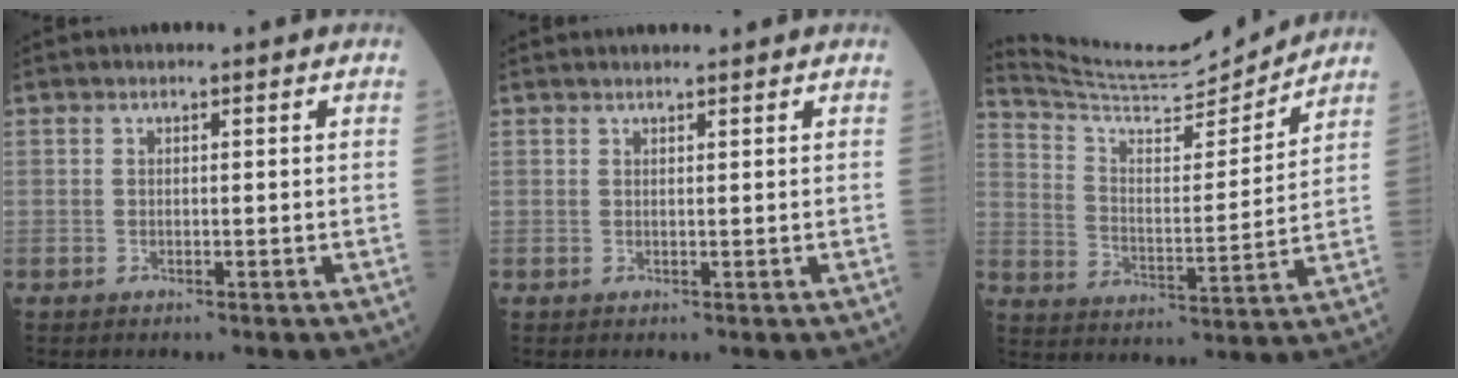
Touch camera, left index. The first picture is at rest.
{"total": 1.3, "force": [1.2, 0.0, 0.4], "torque": [-0.005, 0.010, 0.022]}
{"total": 14.2, "force": [14.0, -0.3, 2.4], "torque": [-0.058, -0.015, 0.231]}